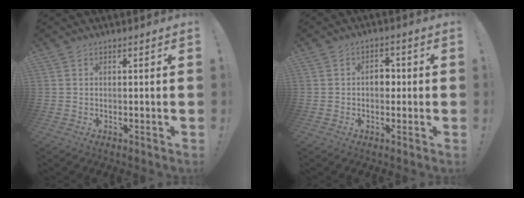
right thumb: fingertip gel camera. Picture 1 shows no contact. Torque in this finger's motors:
{"motor_torque": [0.58, 0.81, 0.30, -0.33, 0.00]}